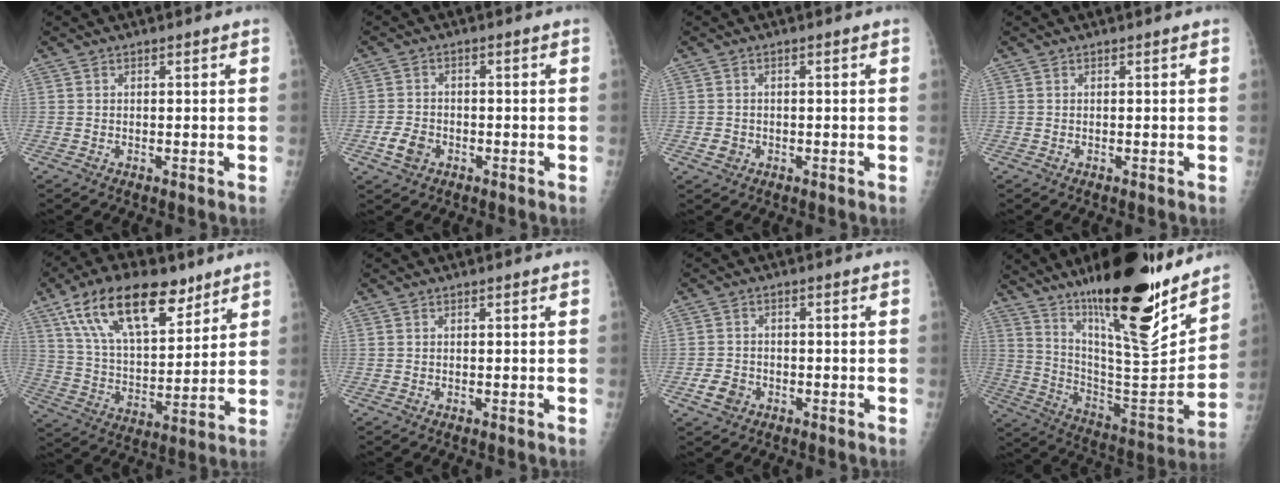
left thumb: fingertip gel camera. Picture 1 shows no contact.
{"total": 4.3, "force": [-1.8, 3.2, 2.2], "torque": [-0.036, 0.010, -0.031]}
{"total": 2.0, "force": [-0.6, 1.7, 0.7], "torque": [-0.007, 0.003, -0.008]}
{"total": 0.0}
{"total": 20.6, "force": [12.2, 9.7, 13.5], "torque": [-0.202, -0.035, 0.220]}
{"total": 0.0}
{"total": 3.8, "force": [-1.7, 3.0, 1.6], "torque": [-0.022, 0.011, -0.029]}
{"total": 27.9, "force": [19.2, 6.4, 19.2], "torque": [-0.272, -0.101, 0.315]}